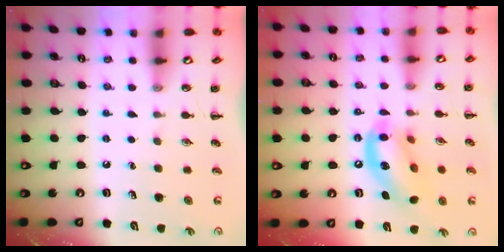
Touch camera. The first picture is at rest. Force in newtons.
{"total": 13.5, "press": 13.1, "slide": 3.0}